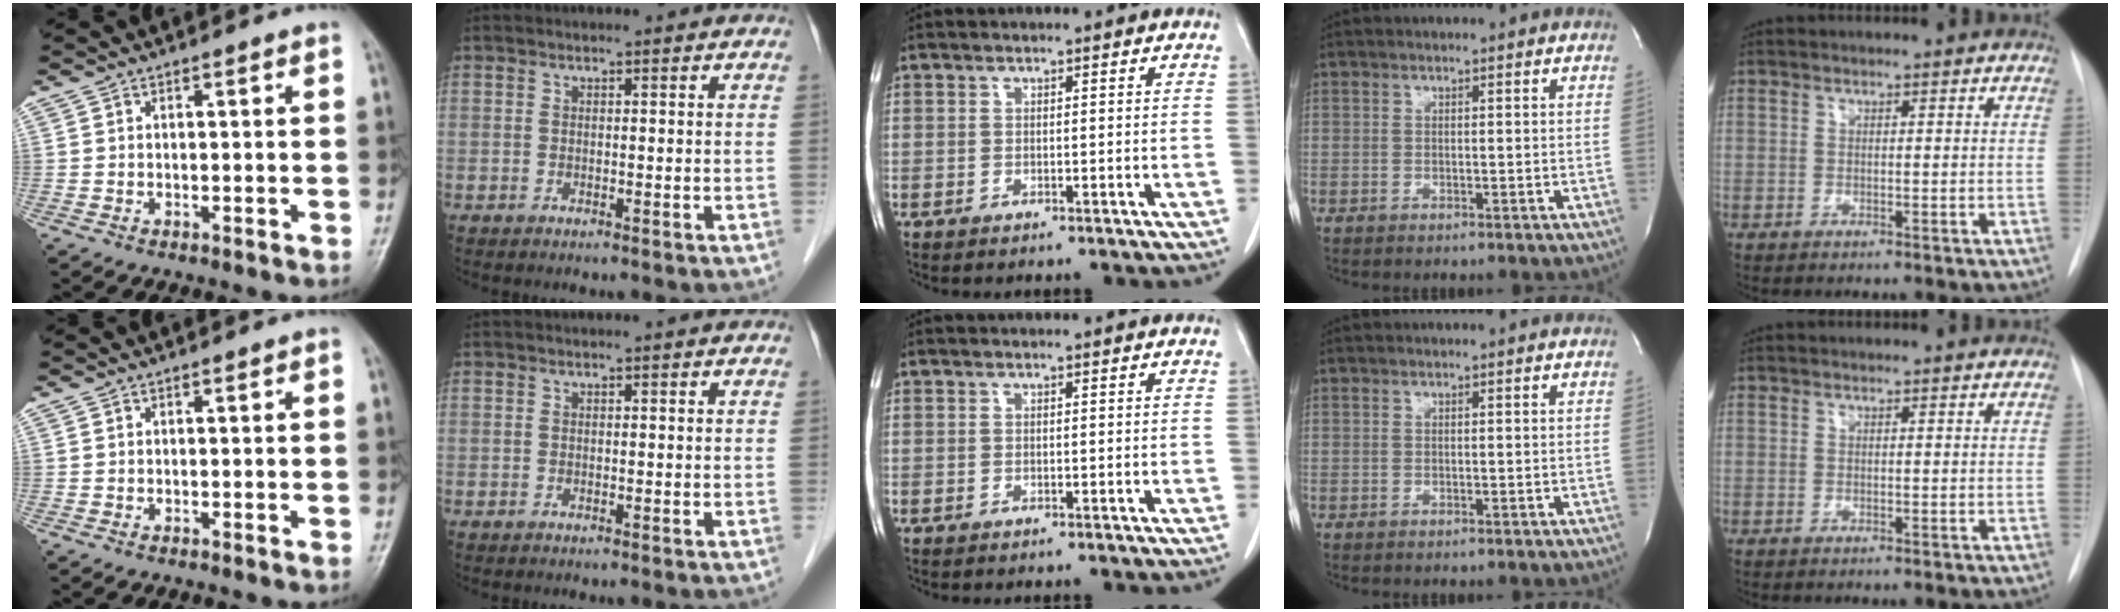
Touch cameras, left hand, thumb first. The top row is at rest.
{}